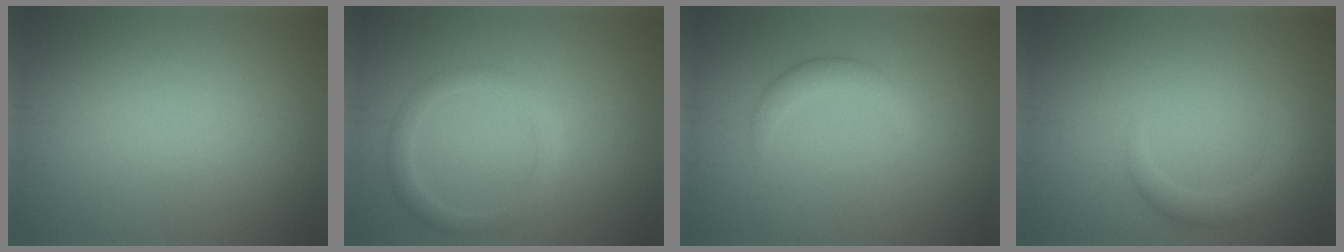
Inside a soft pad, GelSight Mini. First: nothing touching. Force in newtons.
{"total": 2.2, "press": 2.2, "slide": 0.1}
{"total": 2.0, "press": 2.0, "slide": 0.1}
{"total": 2.1, "press": 2.1, "slide": 0.3}